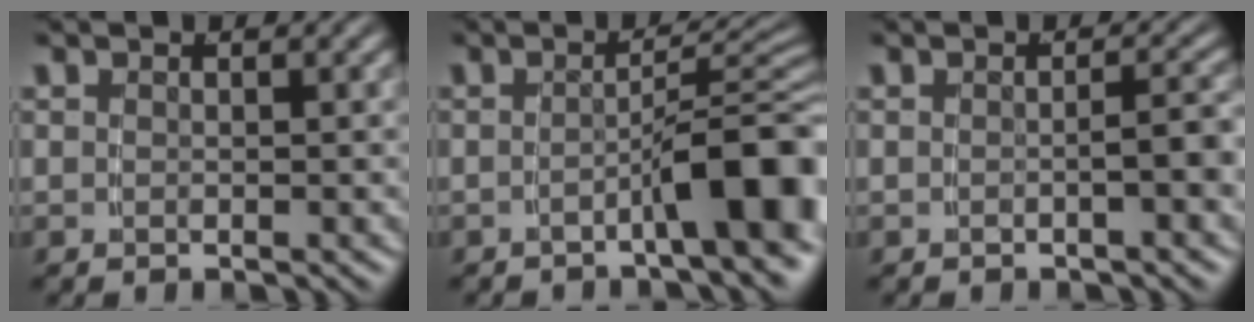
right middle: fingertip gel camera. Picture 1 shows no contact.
{"total": 6.7, "force": [-3.1, 1.1, 5.8], "torque": [-0.057, 0.010, -0.050]}
{"total": 2.1, "force": [-0.9, 0.0, 1.9], "torque": [-0.019, 0.005, -0.014]}